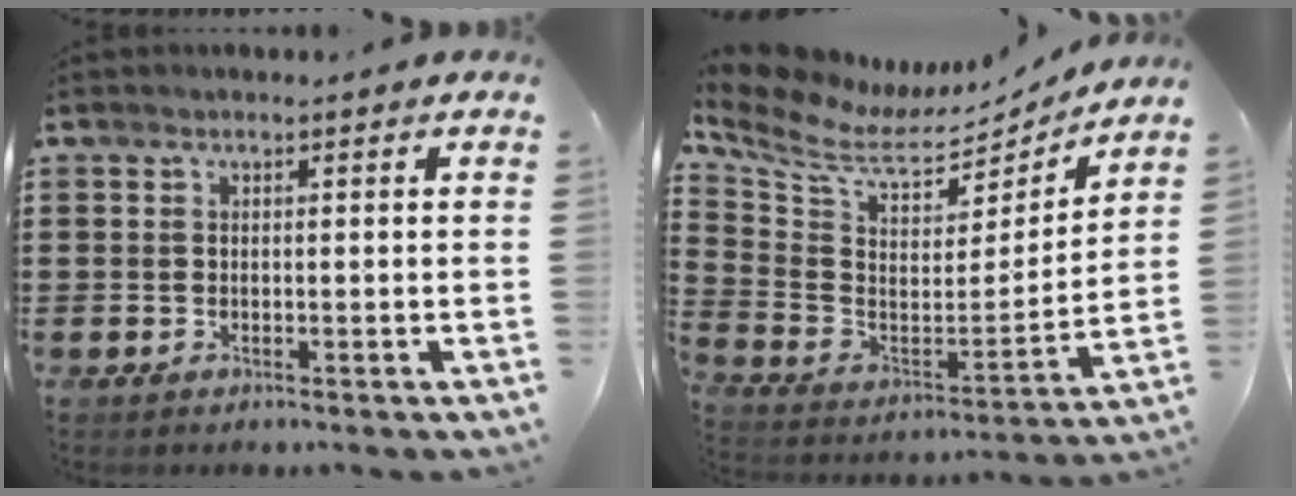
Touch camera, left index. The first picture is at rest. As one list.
[{"total": 8.3, "force": [6.8, 3.1, 3.7], "torque": [-0.112, -0.050, 0.114]}]